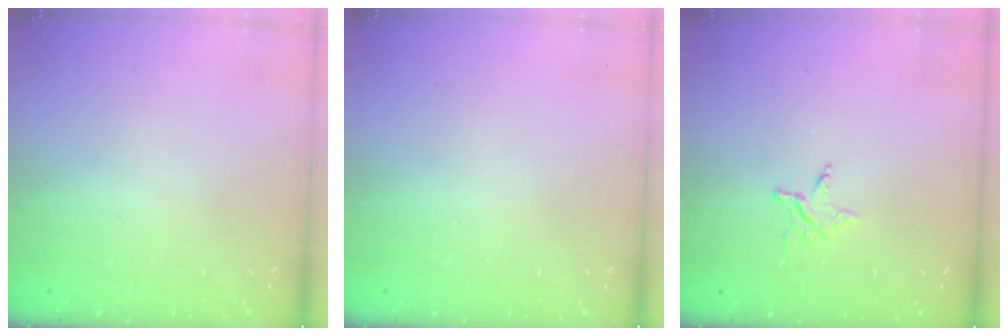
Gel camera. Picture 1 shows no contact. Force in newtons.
{"total": 0.0}
{"total": 2.8, "press": 2.7, "slide": 0.4}